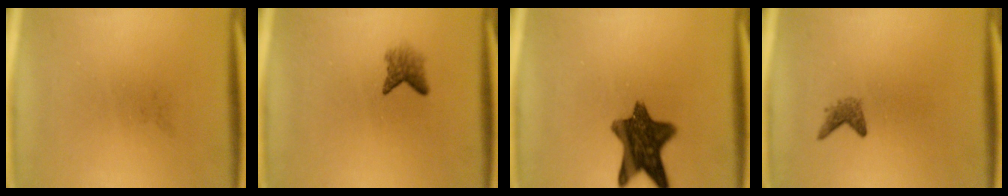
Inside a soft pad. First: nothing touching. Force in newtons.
{"total": 2.2}
{"total": 11.2}
{"total": 1.4}